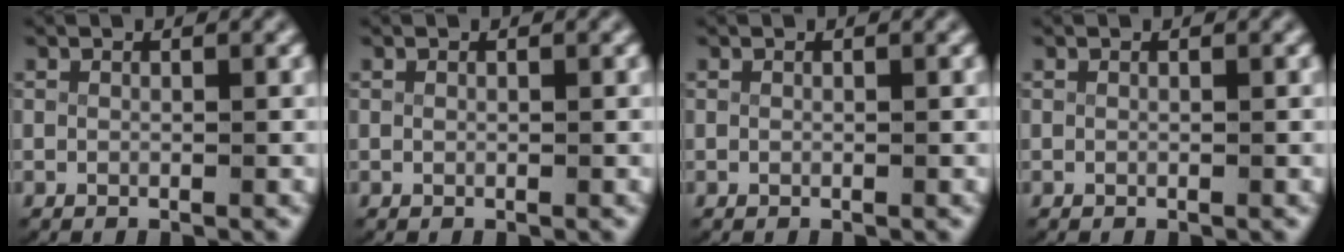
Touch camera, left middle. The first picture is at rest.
{"total": 0.0}
{"total": 0.0}
{"total": 0.0}